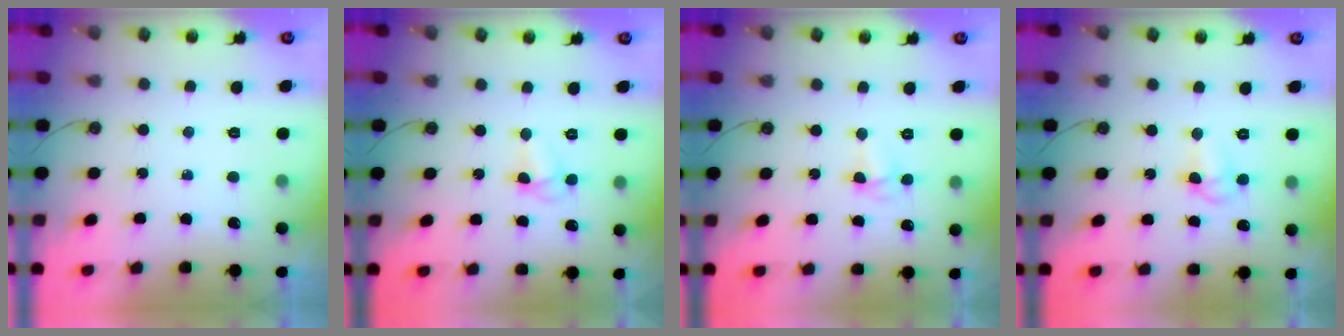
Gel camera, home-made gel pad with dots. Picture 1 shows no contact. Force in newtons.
{"total": 3.6, "press": 3.6, "slide": 0.0}
{"total": 3.7, "press": 3.5, "slide": 1.2}
{"total": 4.7, "press": 4.5, "slide": 1.1}